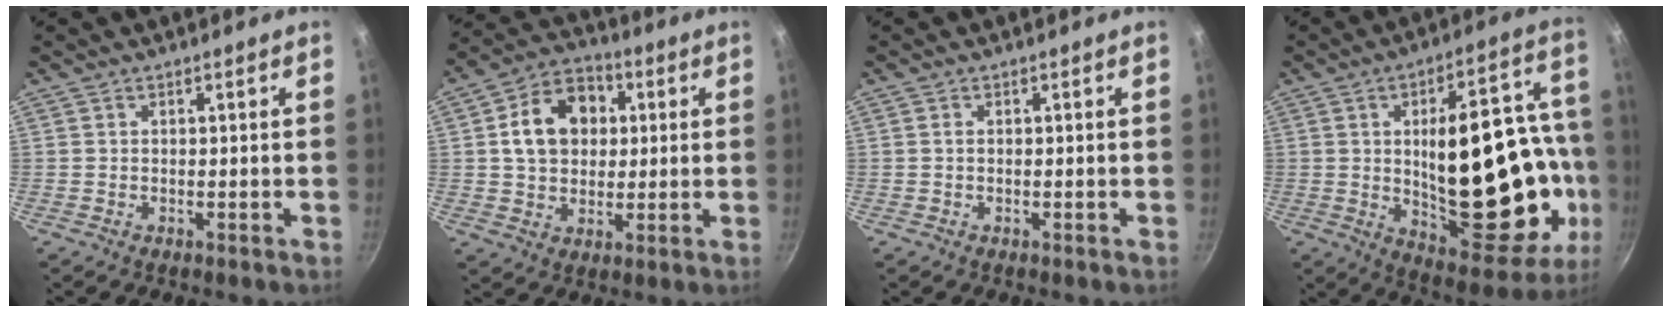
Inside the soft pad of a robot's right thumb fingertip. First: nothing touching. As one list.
[{"total": 13.2, "force": [2.5, 10.2, 8.0], "torque": [-0.106, 0.021, 0.031]}, {"total": 0.6, "force": [0.1, 0.4, 0.4], "torque": [-0.007, 0.003, 0.001]}, {"total": 29.9, "force": [-2.7, 13.4, 26.6], "torque": [-0.345, 0.015, -0.012]}]